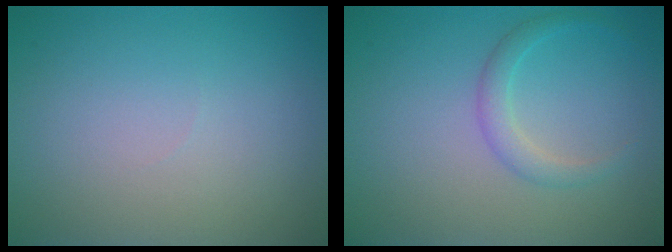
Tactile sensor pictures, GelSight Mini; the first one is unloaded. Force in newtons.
{"total": 1.8, "press": 1.8, "slide": 0.1}